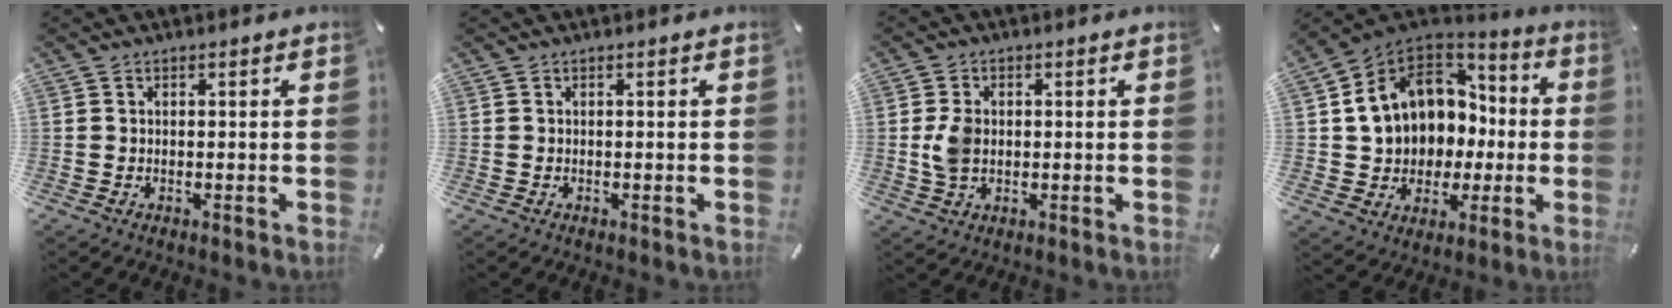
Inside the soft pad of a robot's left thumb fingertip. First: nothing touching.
{"total": 0.0}
{"total": 5.3, "force": [0.0, 3.9, 3.6], "torque": [-0.078, -0.002, -0.004]}
{"total": 12.1, "force": [2.7, 11.1, 3.9], "torque": [-0.093, -0.022, 0.062]}